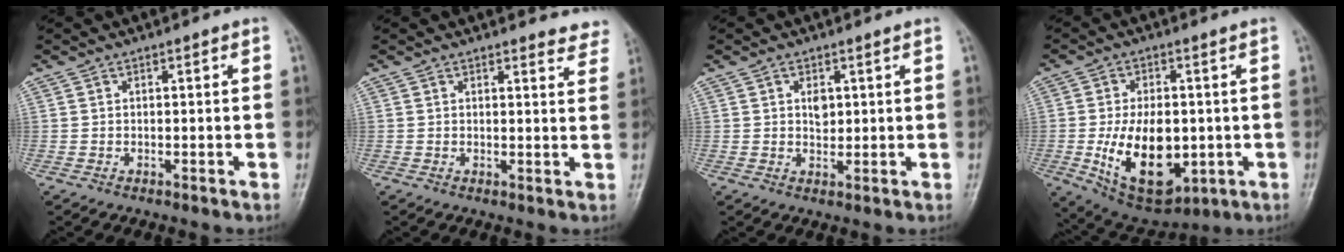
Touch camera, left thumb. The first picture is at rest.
{"total": 5.2, "force": [4.9, 1.4, 0.6], "torque": [0.020, -0.030, 0.034]}
{"total": 2.5, "force": [0.9, 1.5, 1.9], "torque": [-0.022, -0.005, 0.015]}
{"total": 15.4, "force": [-1.9, 8.9, 12.4], "torque": [-0.183, -0.007, -0.005]}